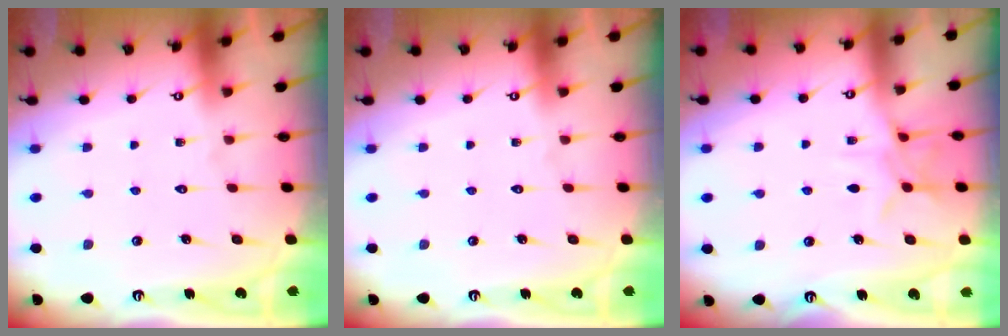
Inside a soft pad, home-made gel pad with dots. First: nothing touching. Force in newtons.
{"total": 0.0}
{"total": 8.3, "press": 8.3, "slide": 0.6}